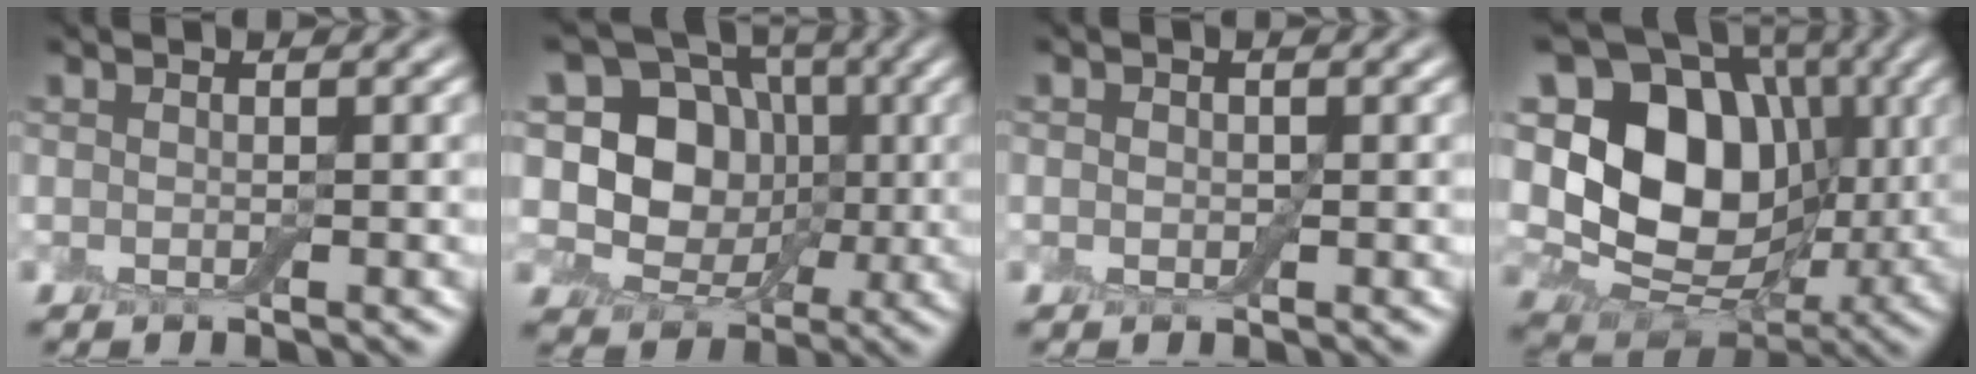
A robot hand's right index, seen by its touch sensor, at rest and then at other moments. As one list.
[{"total": 10.3, "force": [1.1, 8.5, 5.7], "torque": [-0.102, 0.019, -0.005]}, {"total": 0.7, "force": [0.0, 0.6, 0.4], "torque": [-0.003, -0.001, -0.003]}, {"total": 14.6, "force": [2.2, 11.1, 9.3], "torque": [-0.157, 0.020, 0.027]}]